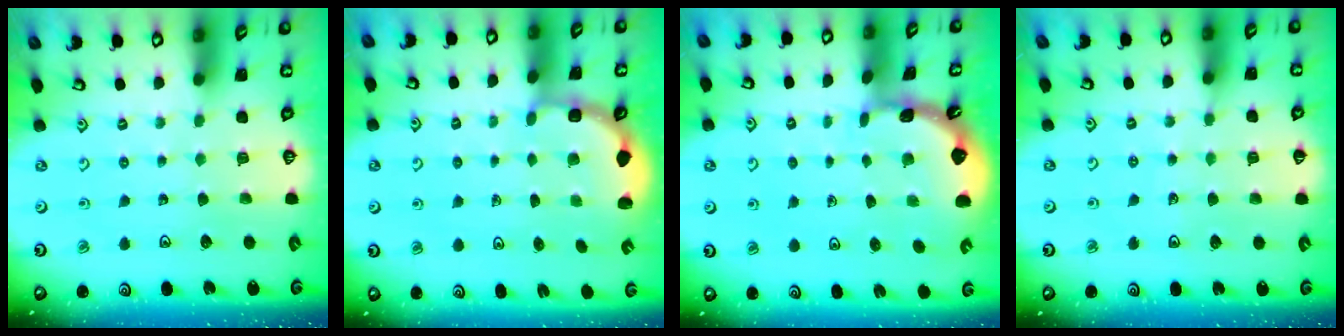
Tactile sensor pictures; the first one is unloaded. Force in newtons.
{"total": 3.0, "press": 2.3, "slide": 1.8}
{"total": 1.6, "press": 1.5, "slide": 0.1}
{"total": 2.4, "press": 2.1, "slide": 1.2}